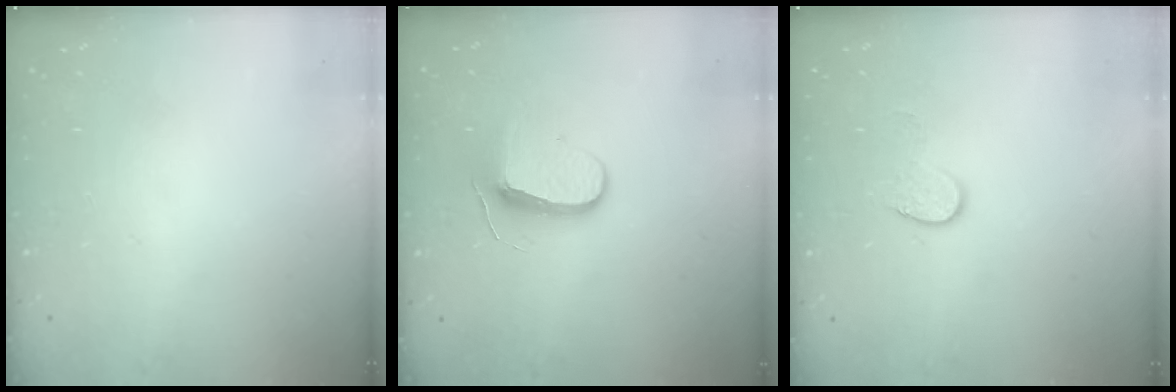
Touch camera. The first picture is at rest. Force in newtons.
{"total": 8.7, "press": 8.7, "slide": 0.5}
{"total": 6.2, "press": 6.2, "slide": 0.6}